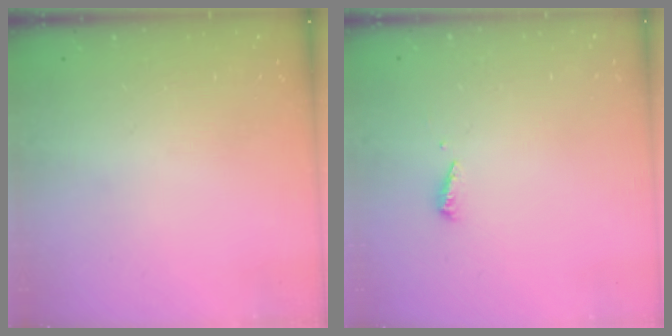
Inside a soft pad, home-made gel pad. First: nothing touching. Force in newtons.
{"total": 2.5, "press": 2.5, "slide": 0.1}